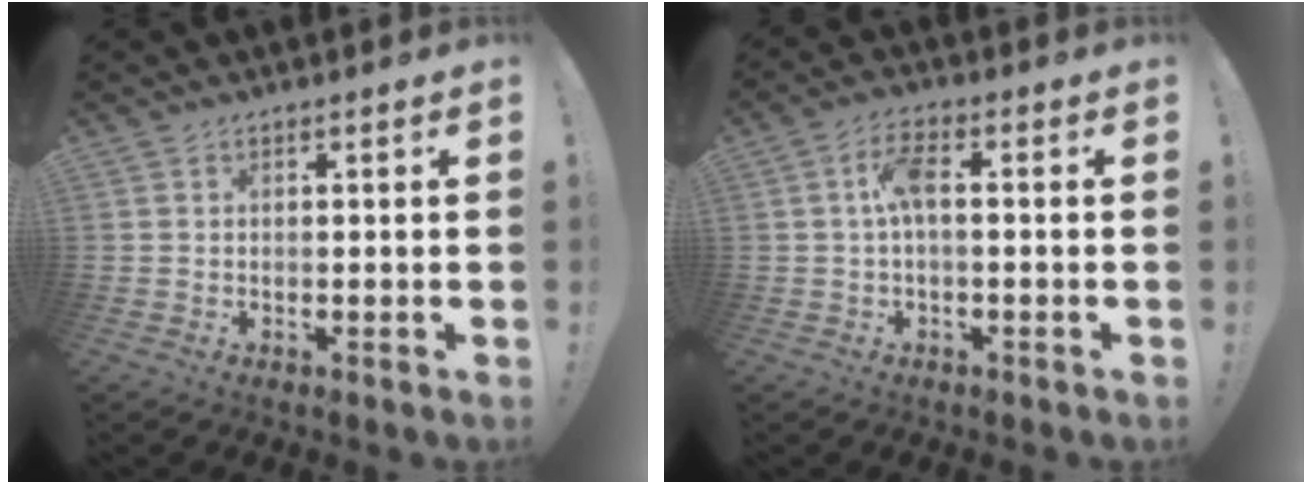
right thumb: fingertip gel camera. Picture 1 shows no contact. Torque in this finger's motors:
{"motor_torque": [0.96, 0.92, 0.70, 0.16, 0.32]}